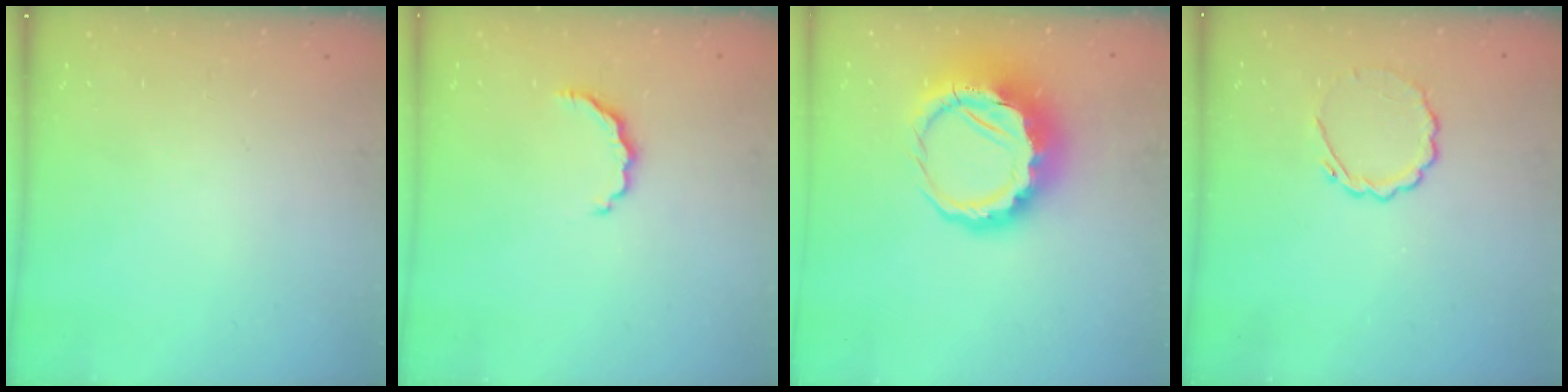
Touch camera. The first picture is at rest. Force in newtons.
{"total": 5.2, "press": 5.2, "slide": 0.8}
{"total": 13.8, "press": 13.5, "slide": 2.8}
{"total": 5.6, "press": 5.4, "slide": 1.7}